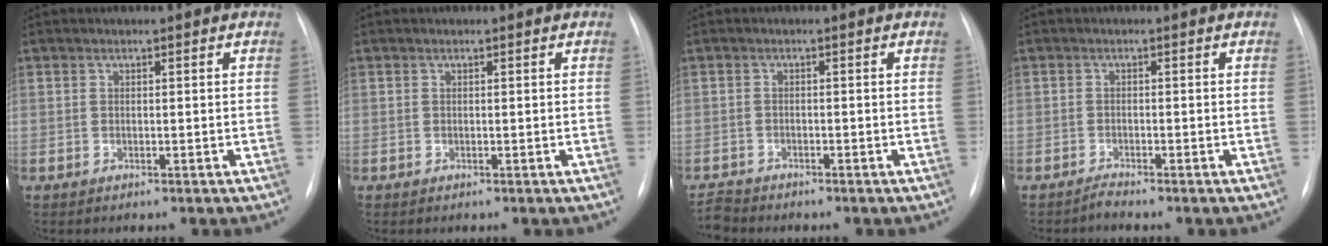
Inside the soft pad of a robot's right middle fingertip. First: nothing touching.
{"total": 0.0}
{"total": 2.5, "force": [-2.5, 0.4, -0.2], "torque": [0.003, -0.012, -0.045]}
{"total": 1.1, "force": [-1.1, -0.3, 0.0], "torque": [0.000, -0.005, -0.019]}